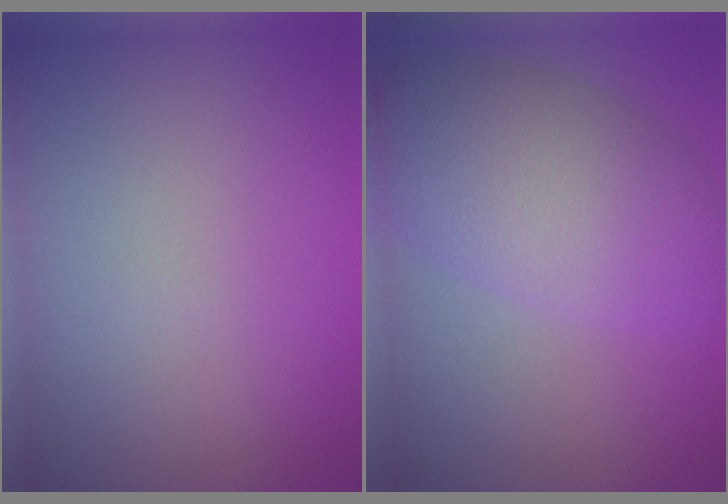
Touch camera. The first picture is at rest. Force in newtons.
{"total": 7.5, "press": 7.5, "slide": 0.2}